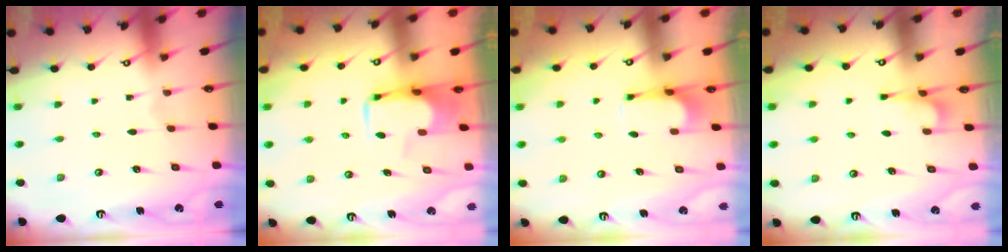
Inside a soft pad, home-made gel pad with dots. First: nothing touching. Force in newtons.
{"total": 2.2, "press": 2.1, "slide": 0.8}
{"total": 1.2, "press": 0.7, "slide": 1.0}
{"total": 2.1, "press": 2.0, "slide": 0.7}